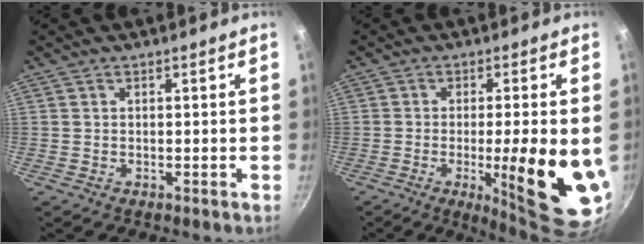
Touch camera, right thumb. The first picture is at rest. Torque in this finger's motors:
{"motor_torque": [1.44, 3.57, 1.65, -0.26, 0.37]}